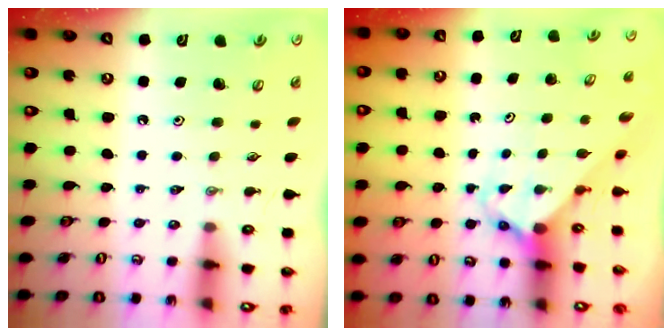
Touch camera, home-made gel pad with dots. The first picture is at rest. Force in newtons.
{"total": 3.6, "press": 3.6, "slide": 0.4}